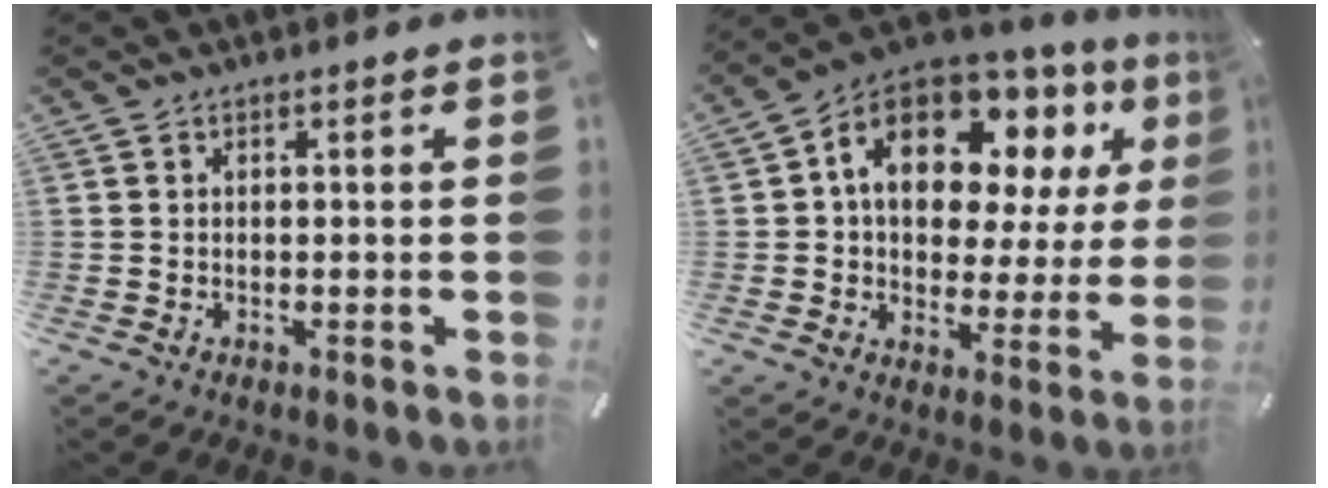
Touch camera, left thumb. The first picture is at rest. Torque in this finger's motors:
{"motor_torque": [1.76, 1.76, 1.98, -0.79, 0.25]}